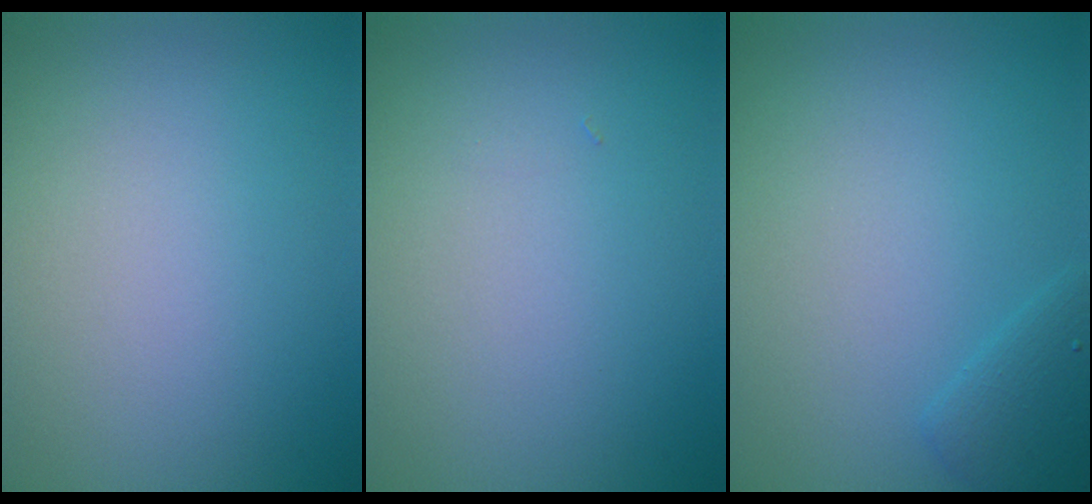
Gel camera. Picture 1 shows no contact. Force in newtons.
{"total": 0.0}
{"total": 1.6, "press": 1.6, "slide": 0.1}